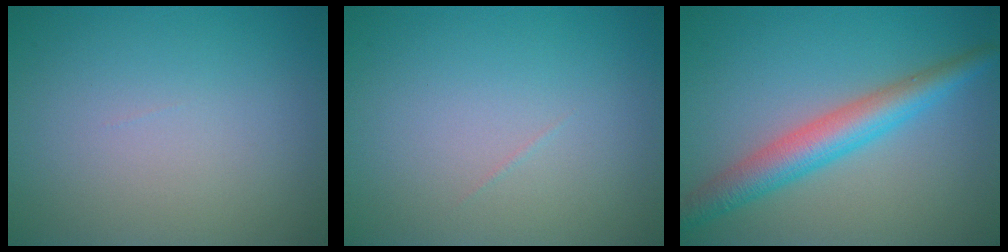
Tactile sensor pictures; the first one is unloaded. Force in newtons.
{"total": 0.0}
{"total": 5.0, "press": 5.0, "slide": 0.1}